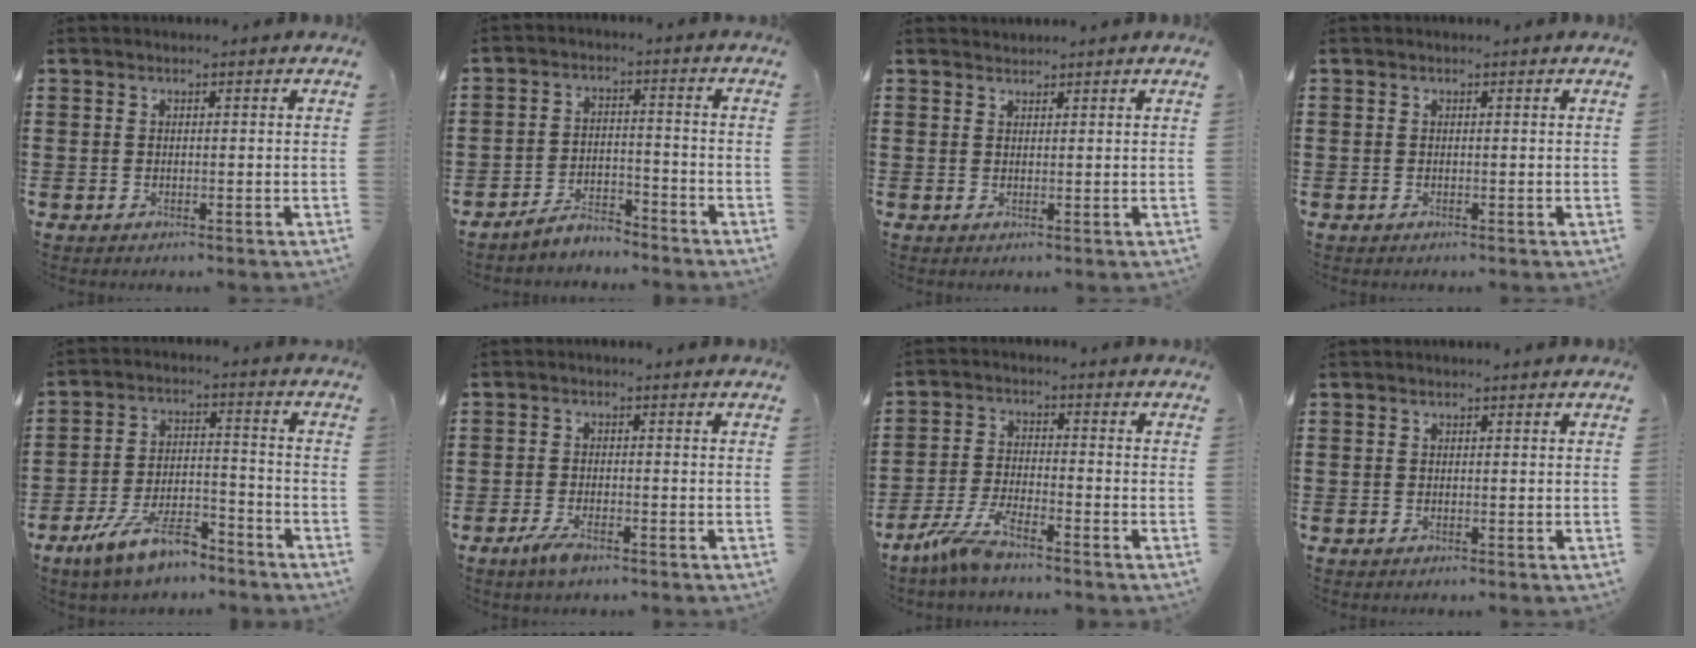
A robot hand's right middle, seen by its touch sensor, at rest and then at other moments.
{"total": 4.5, "force": [-4.4, 0.6, 0.3], "torque": [-0.010, 0.005, -0.091]}
{"total": 1.2, "force": [1.1, 0.2, -0.2], "torque": [0.001, 0.000, 0.023]}
{"total": 0.0}
{"total": 9.7, "force": [-7.4, 2.7, 5.8], "torque": [-0.117, 0.012, -0.139]}
{"total": 3.1, "force": [-1.9, 0.9, 2.3], "torque": [-0.059, -0.007, -0.040]}
{"total": 5.6, "force": [-4.6, 0.5, 3.2], "torque": [-0.088, -0.014, -0.094]}
{"total": 0.0}